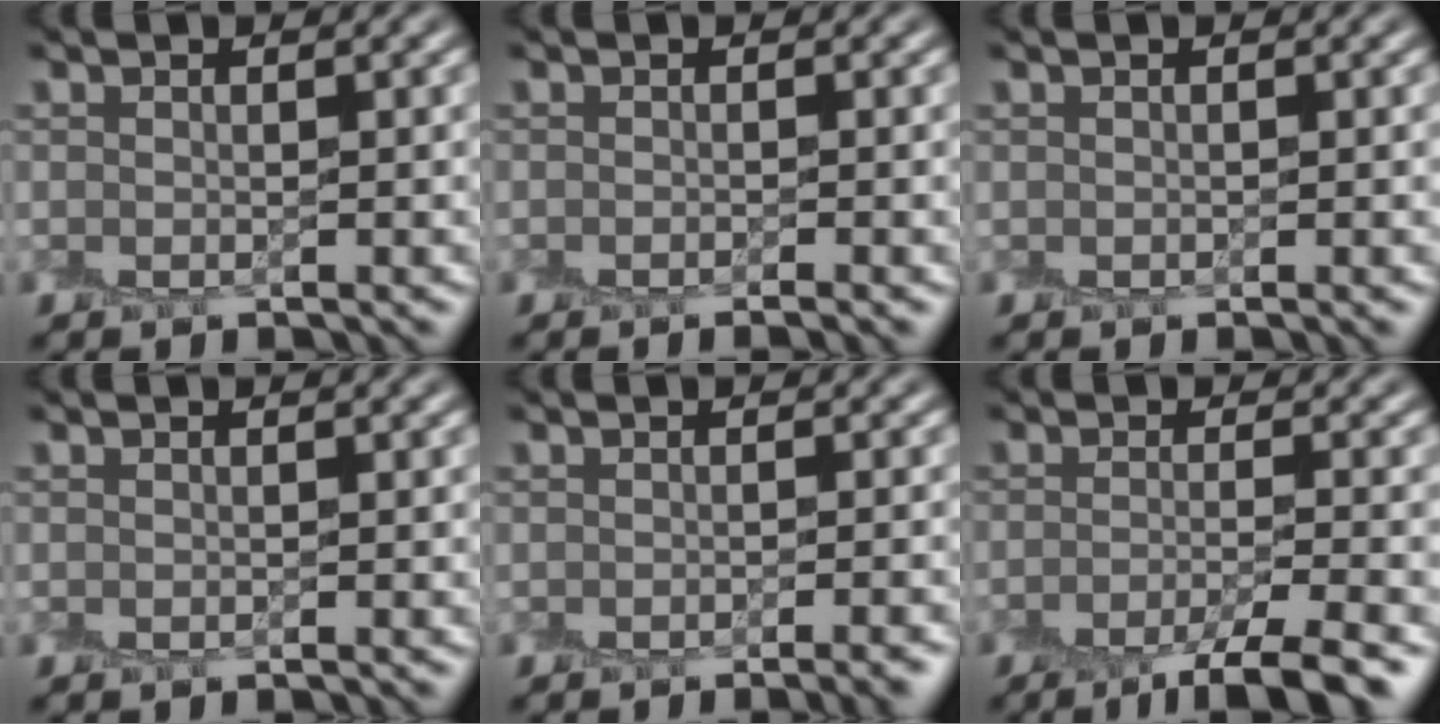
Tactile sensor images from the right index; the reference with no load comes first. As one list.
[{"total": 0.9, "force": [-0.8, -0.3, 0.2], "torque": [-0.001, -0.009, -0.016]}, {"total": 0.0}, {"total": 0.0}, {"total": 2.7, "force": [-2.3, 0.3, 1.5], "torque": [-0.013, -0.006, -0.027]}, {"total": 4.5, "force": [-2.8, 0.7, 3.5], "torque": [-0.045, -0.007, -0.048]}]